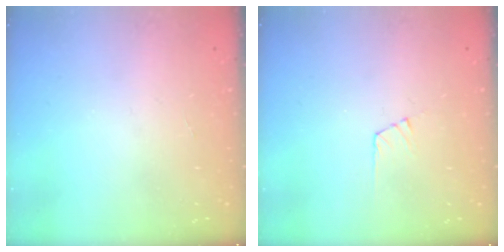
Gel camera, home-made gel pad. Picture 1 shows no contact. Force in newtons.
{"total": 3.7, "press": 3.6, "slide": 0.3}